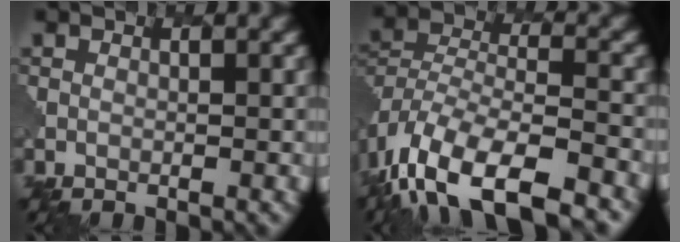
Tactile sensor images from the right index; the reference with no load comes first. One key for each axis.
{"total": 12.2, "fx": -8.4, "fy": 5.1, "fz": 7.2, "tx": -0.143, "ty": -0.007, "tz": -0.141}